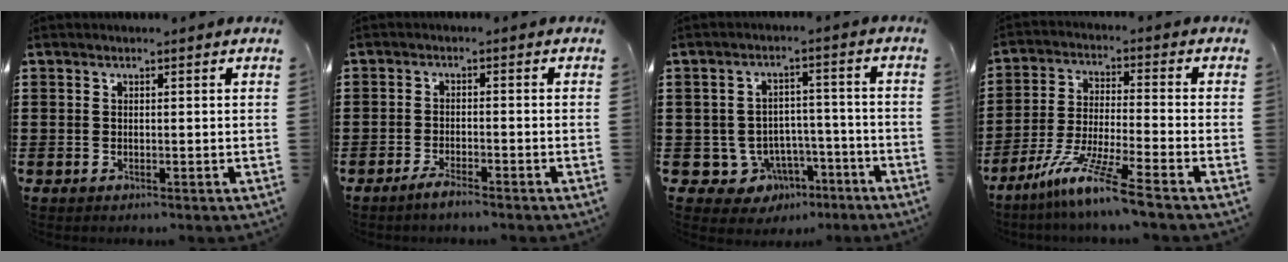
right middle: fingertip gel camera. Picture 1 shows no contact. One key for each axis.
{"total": 2.3, "fx": -1.8, "fy": 0.2, "fz": 1.3, "tx": -0.022, "ty": 0.002, "tz": -0.034}
{"total": 5.2, "fx": -3.0, "fy": 4.1, "fz": 1.3, "tx": -0.042, "ty": 0.012, "tz": -0.057}
{"total": 9.1, "fx": -7.2, "fy": -0.5, "fz": 5.7, "tx": -0.122, "ty": -0.016, "tz": -0.144}